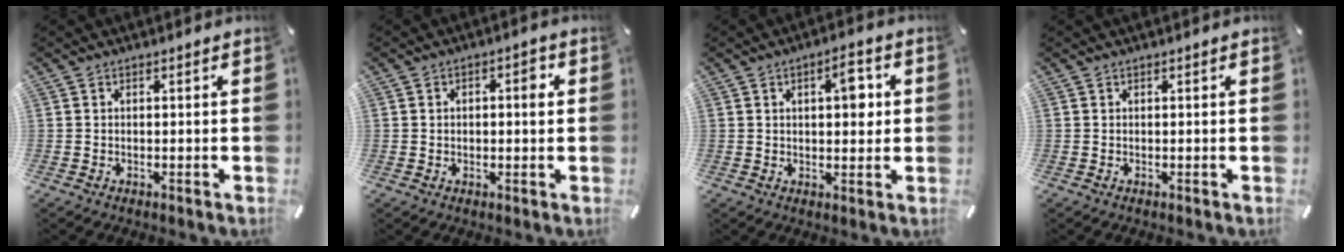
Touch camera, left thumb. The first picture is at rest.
{"total": 3.5, "force": [0.5, 1.6, 3.0], "torque": [-0.037, 0.000, 0.001]}
{"total": 7.0, "force": [2.0, 3.3, 5.8], "torque": [-0.074, -0.006, 0.026]}
{"total": 0.0}